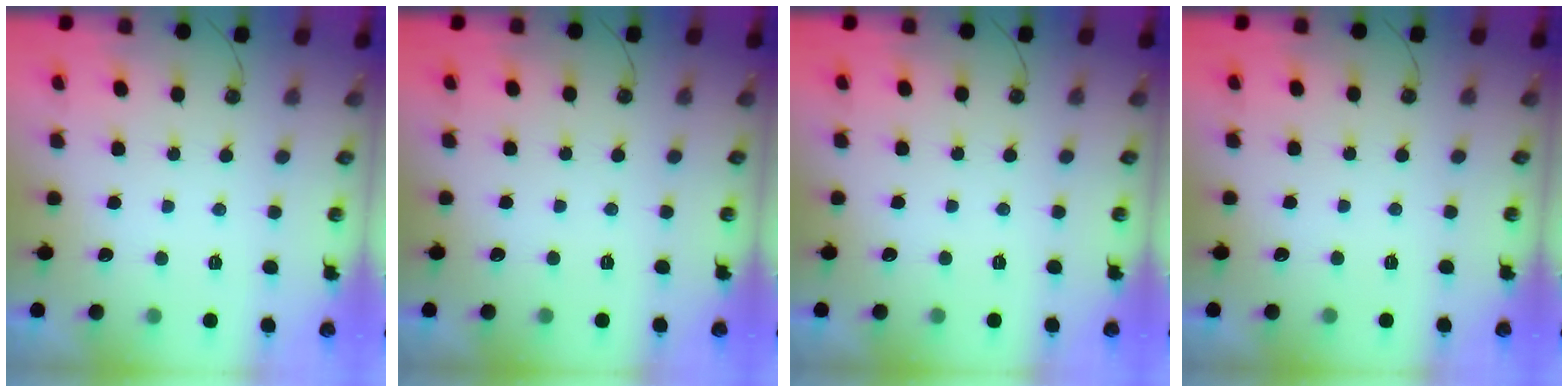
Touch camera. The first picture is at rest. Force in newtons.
{"total": 0.0}
{"total": 0.0}
{"total": 0.0}